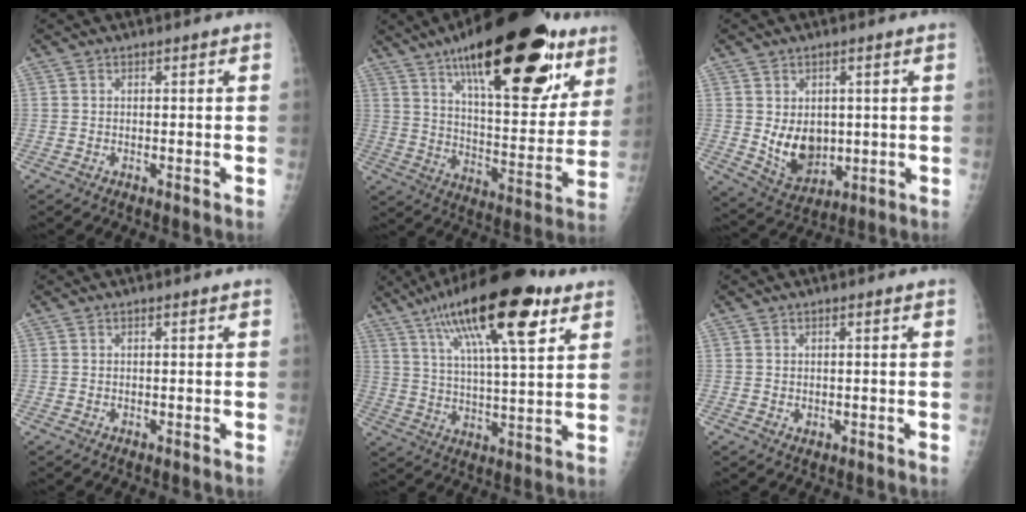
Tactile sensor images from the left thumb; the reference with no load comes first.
{"total": 31.9, "force": [18.3, 11.7, 23.4], "torque": [-0.318, -0.045, 0.276]}
{"total": 8.7, "force": [0.4, 6.4, 5.9], "torque": [-0.066, -0.019, 0.031]}
{"total": 0.0}
{"total": 22.3, "force": [12.0, 6.1, 17.8], "torque": [-0.286, -0.019, 0.199]}
{"total": 1.2, "force": [0.3, 0.7, 0.9], "torque": [-0.013, -0.004, 0.011]}